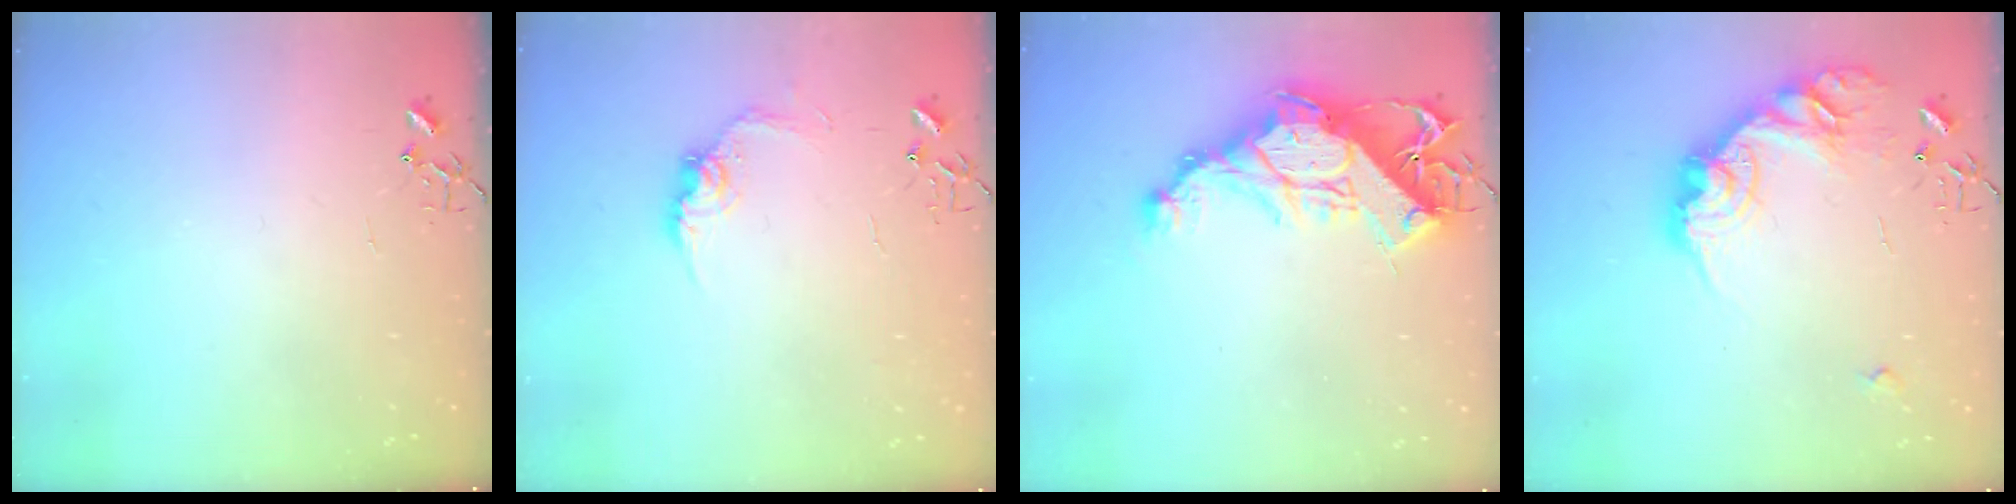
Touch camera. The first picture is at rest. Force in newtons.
{"total": 9.9, "press": 9.9, "slide": 0.6}
{"total": 17.8, "press": 17.8, "slide": 1.8}
{"total": 19.2, "press": 19.2, "slide": 0.8}